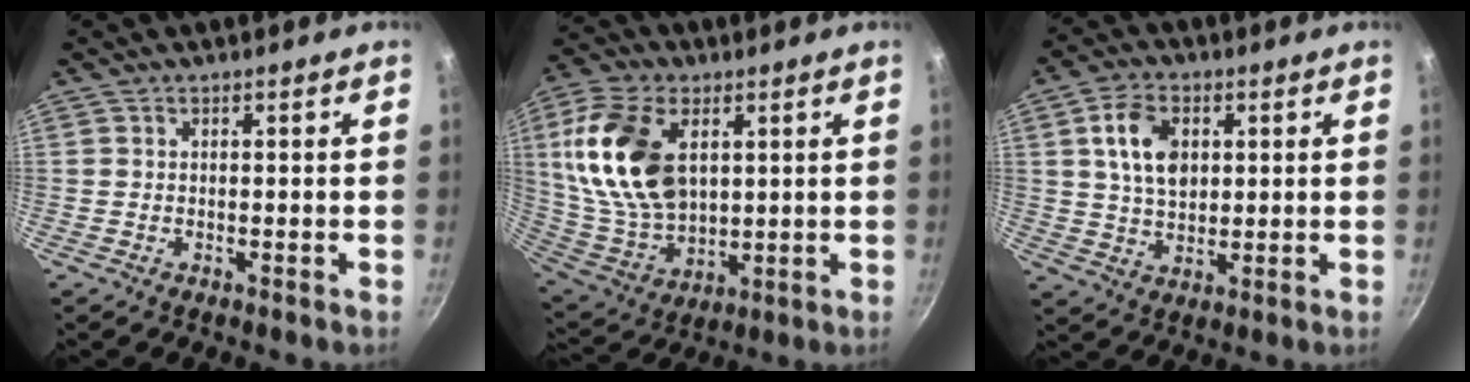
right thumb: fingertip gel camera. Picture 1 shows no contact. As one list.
[{"total": 20.3, "force": [5.2, 12.6, 15.0], "torque": [-0.273, -0.016, 0.110]}, {"total": 9.6, "force": [2.5, 6.3, 6.8], "torque": [-0.110, -0.006, 0.045]}]